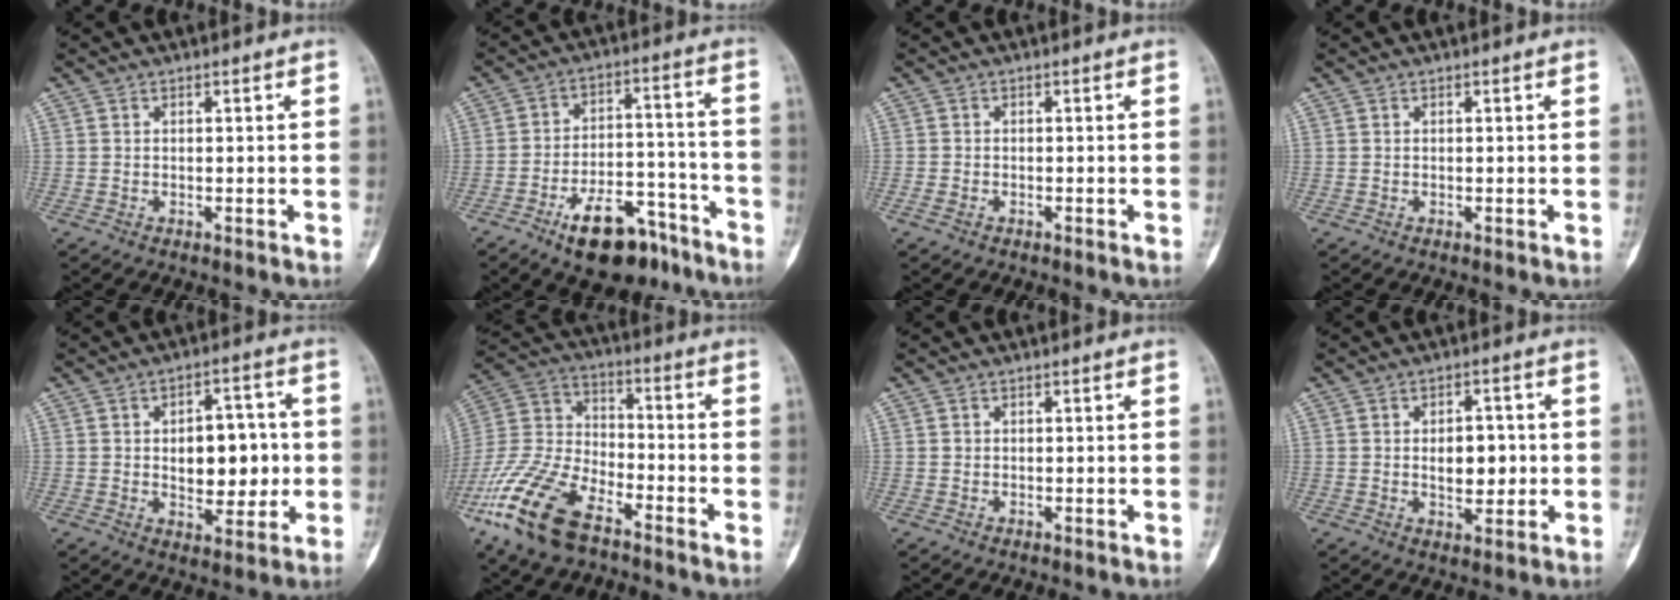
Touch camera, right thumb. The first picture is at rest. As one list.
[{"total": 15.0, "force": [-10.0, 7.0, 8.7], "torque": [-0.111, 0.083, -0.152]}, {"total": 1.4, "force": [-0.9, 0.8, 0.8], "torque": [-0.020, 0.001, -0.018]}, {"total": 0.0}, {"total": 11.3, "force": [0.0, 6.7, 9.1], "torque": [-0.086, 0.010, 0.006]}, {"total": 18.6, "force": [-11.3, 8.4, 12.2], "torque": [-0.261, 0.038, -0.222]}, {"total": 0.5, "force": [0.1, 0.5, 0.1], "torque": [0.002, 0.003, 0.001]}, {"total": 6.8, "force": [-0.1, 4.1, 5.4], "torque": [-0.051, 0.001, 0.002]}]